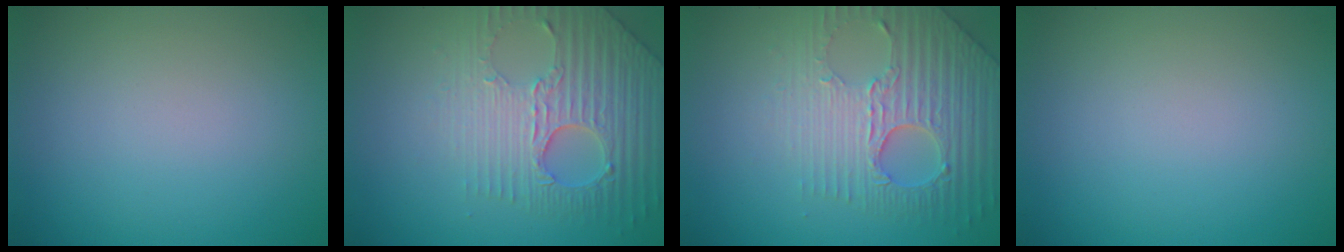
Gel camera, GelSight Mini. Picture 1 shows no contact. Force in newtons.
{"total": 4.8, "press": 4.5, "slide": 1.7}
{"total": 4.8, "press": 4.5, "slide": 1.7}
{"total": 0.0}